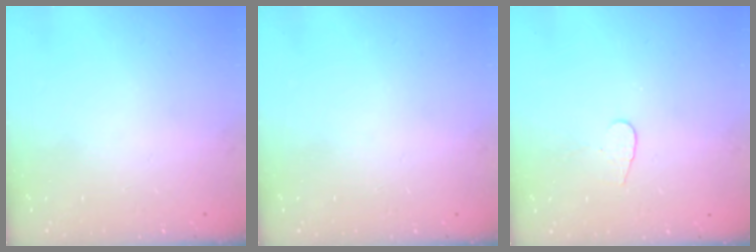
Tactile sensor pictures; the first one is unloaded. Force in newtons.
{"total": 0.0}
{"total": 4.0, "press": 4.0, "slide": 0.4}